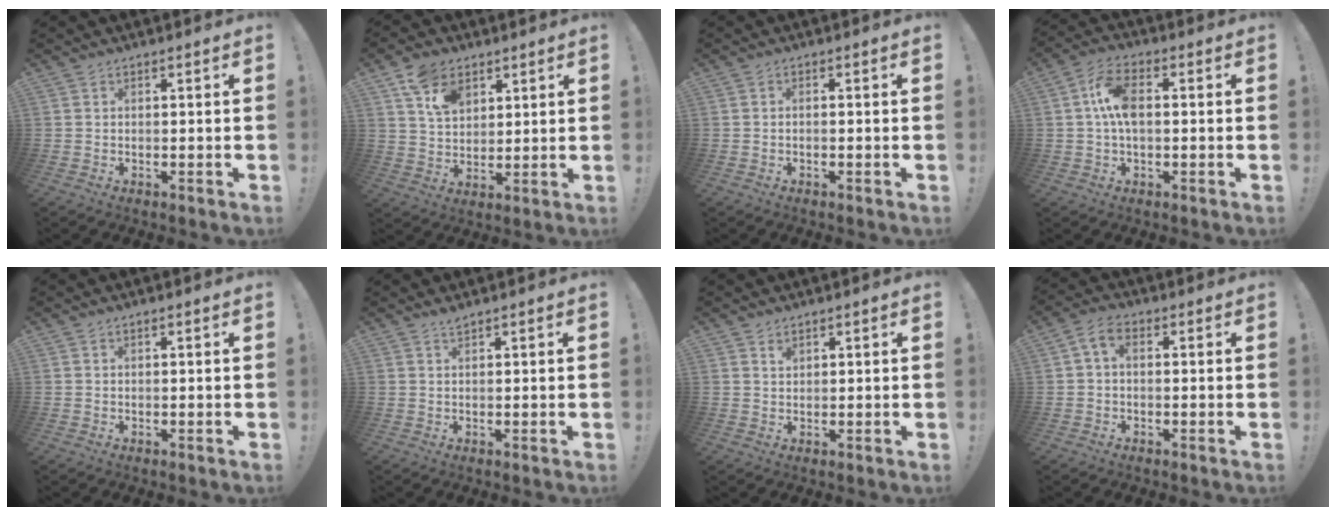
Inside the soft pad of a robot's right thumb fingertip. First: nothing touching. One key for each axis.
{"total": 10.2, "fx": 5.8, "fy": 6.9, "fz": 4.6, "tx": -0.080, "ty": -0.017, "tz": 0.112}
{"total": 0.9, "fx": -0.7, "fy": 0.1, "fz": 0.6, "tx": -0.011, "ty": 0.000, "tz": -0.012}
{"total": 8.7, "fx": 0.7, "fy": 4.6, "fz": 7.3, "tx": -0.148, "ty": 0.007, "tz": 0.011}
{"total": 0.0}
{"total": 2.1, "fx": 1.8, "fy": 0.2, "fz": 0.9, "tx": -0.015, "ty": -0.010, "tz": 0.032}
{"total": 1.4, "fx": 1.1, "fy": 0.8, "fz": 0.4, "tx": 0.003, "ty": -0.007, "tz": 0.019}
{"total": 4.3, "fx": 0.6, "fy": 2.4, "fz": 3.5, "tx": -0.061, "ty": 0.005, "tz": 0.013}